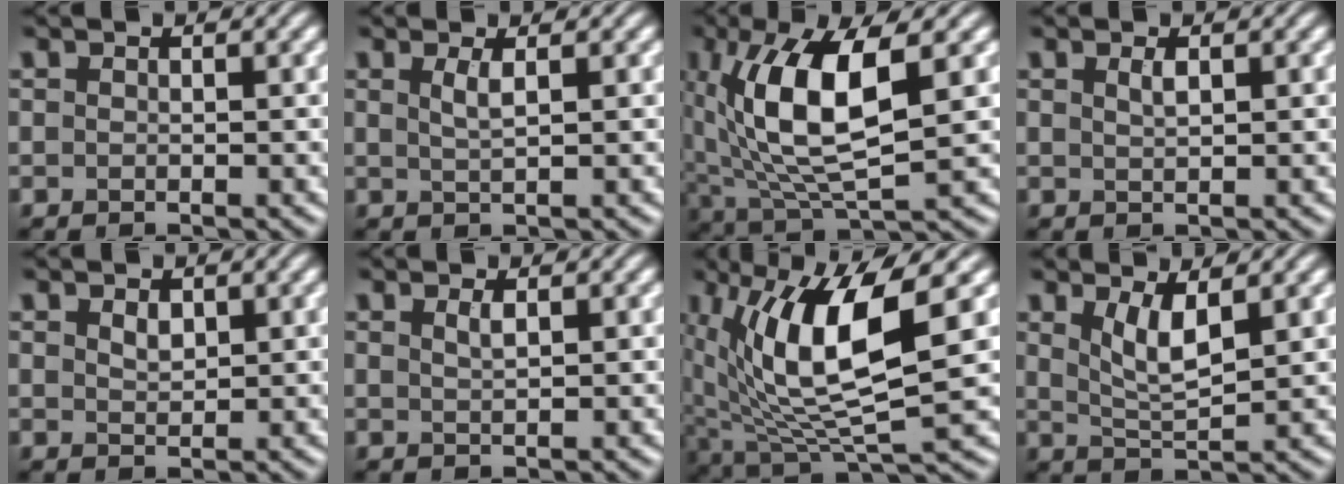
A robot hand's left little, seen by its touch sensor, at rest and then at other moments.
{"total": 1.6, "force": [0.6, 0.4, 1.4], "torque": [-0.026, 0.000, 0.008]}
{"total": 10.8, "force": [2.2, 3.9, 9.8], "torque": [-0.198, 0.001, 0.042]}
{"total": 0.9, "force": [0.5, 0.2, 0.7], "torque": [-0.015, 0.002, 0.010]}
{"total": 1.3, "force": [0.7, 0.7, 0.8], "torque": [-0.014, 0.000, 0.016]}
{"total": 1.0, "force": [0.5, 0.3, 0.8], "torque": [-0.013, 0.002, 0.009]}
{"total": 11.9, "force": [2.7, 4.0, 10.9], "torque": [-0.216, -0.008, 0.057]}
{"total": 3.3, "force": [1.5, 0.9, 2.8], "torque": [-0.057, -0.008, 0.032]}